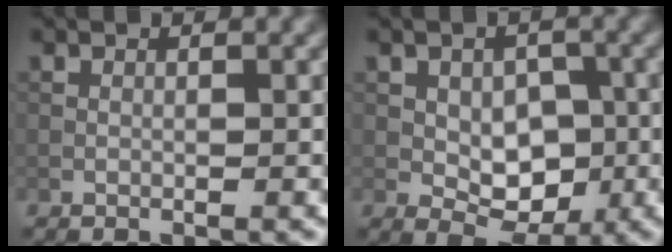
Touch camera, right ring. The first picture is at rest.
{"total": 4.6, "force": [-0.5, 3.2, 3.4], "torque": [-0.050, -0.004, -0.005]}